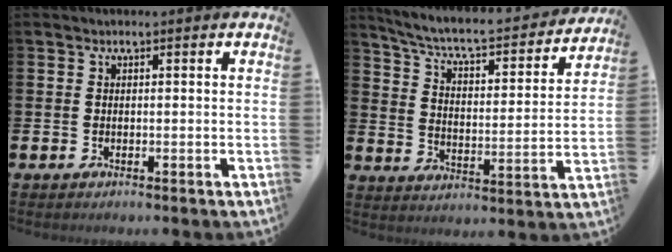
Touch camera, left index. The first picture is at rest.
{"total": 6.7, "force": [6.0, 1.3, 2.8], "torque": [-0.081, -0.046, 0.094]}